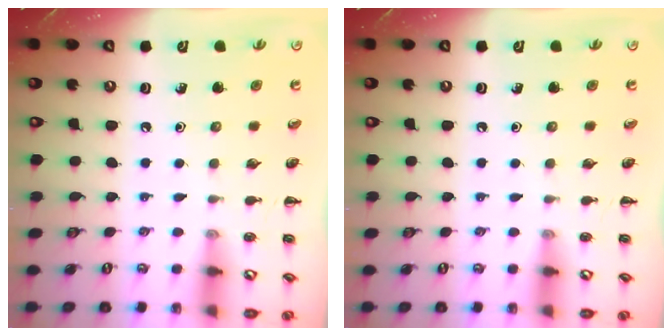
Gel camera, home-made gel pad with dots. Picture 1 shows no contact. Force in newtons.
{"total": 0.0}